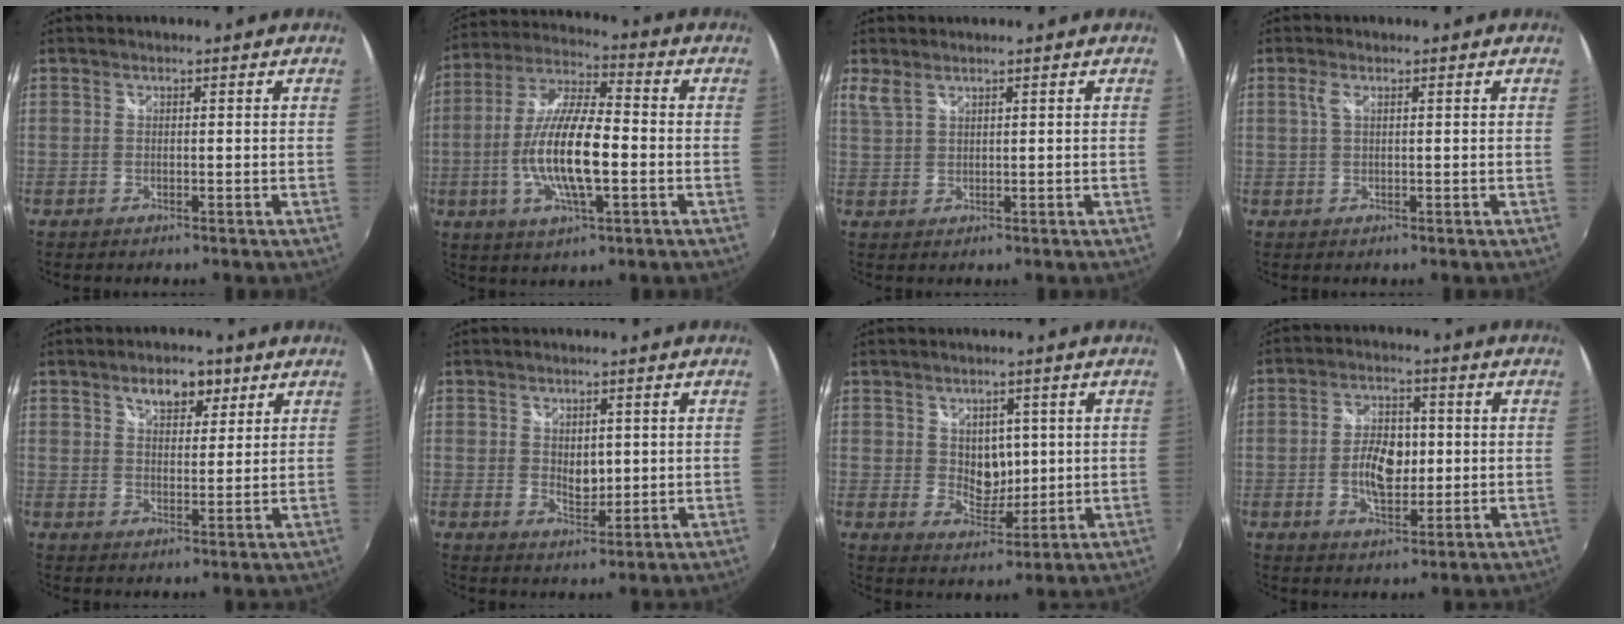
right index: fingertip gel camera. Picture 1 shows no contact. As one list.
[{"total": 15.0, "force": [-3.0, 4.2, 14.0], "torque": [-0.279, -0.004, -0.056]}, {"total": 2.3, "force": [1.7, 0.8, 1.4], "torque": [-0.031, 0.000, 0.038]}, {"total": 1.5, "force": [0.5, 0.5, 1.4], "torque": [-0.028, 0.002, 0.008]}, {"total": 6.0, "force": [3.6, 3.3, 3.5], "torque": [-0.051, 0.011, 0.059]}, {"total": 3.7, "force": [0.6, 2.5, 2.6], "torque": [-0.038, -0.004, 0.012]}, {"total": 5.8, "force": [1.4, 4.5, 3.4], "torque": [-0.048, -0.003, 0.031]}, {"total": 8.3, "force": [-0.6, 4.7, 6.8], "torque": [-0.127, 0.006, -0.008]}]